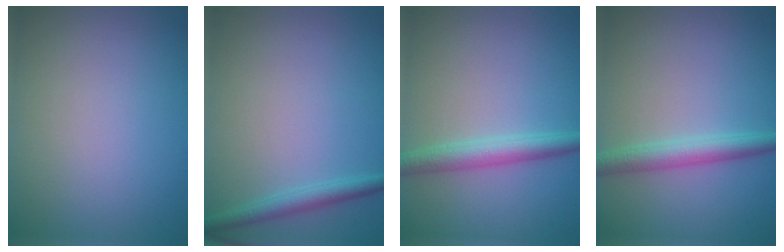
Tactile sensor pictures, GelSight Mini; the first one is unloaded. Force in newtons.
{"total": 2.0, "press": 2.0, "slide": 0.1}
{"total": 3.0, "press": 3.0, "slide": 0.1}
{"total": 3.0, "press": 3.0, "slide": 0.1}